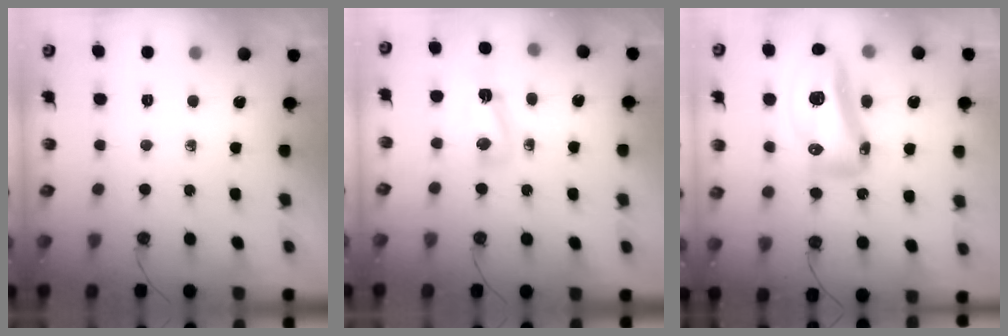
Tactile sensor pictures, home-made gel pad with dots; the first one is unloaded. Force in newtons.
{"total": 5.2, "press": 5.1, "slide": 0.7}
{"total": 19.4, "press": 19.2, "slide": 2.8}